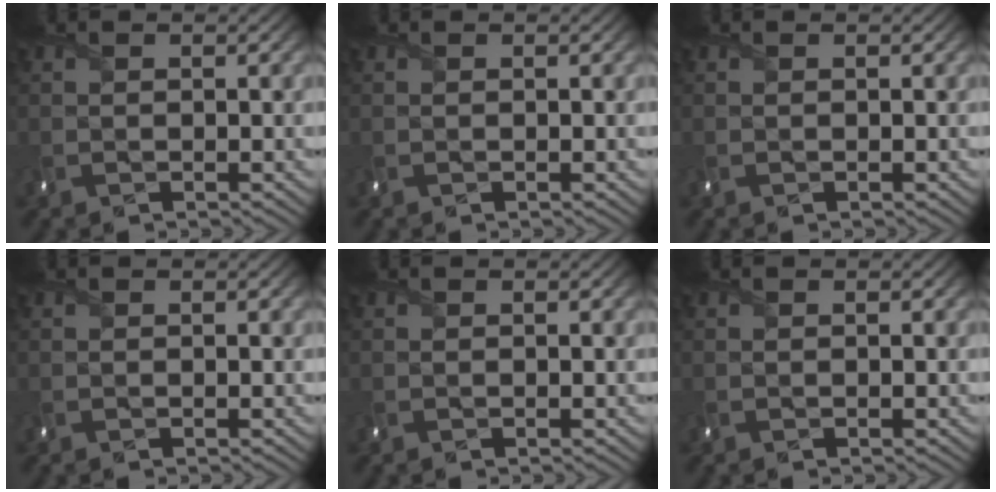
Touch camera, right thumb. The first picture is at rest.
{"total": 0.0}
{"total": 0.0}
{"total": 0.0}
{"total": 0.0}
{"total": 0.0}